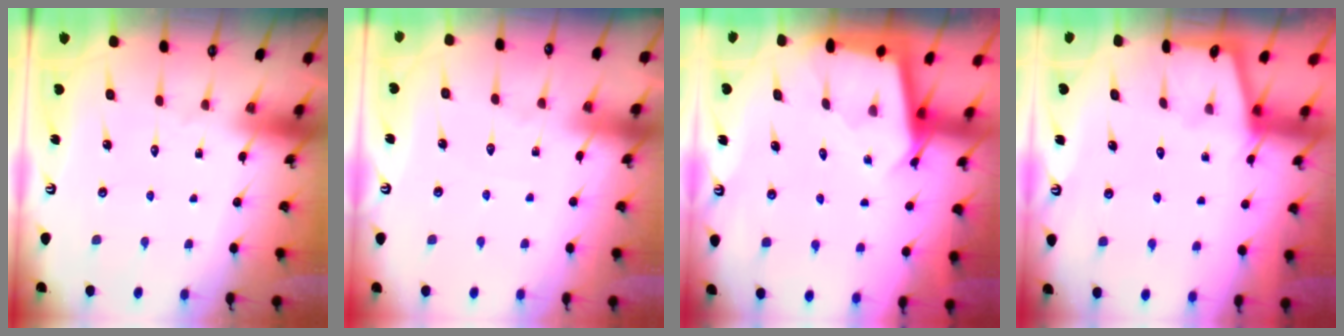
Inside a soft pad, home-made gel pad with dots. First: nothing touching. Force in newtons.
{"total": 2.0, "press": 2.0, "slide": 0.4}
{"total": 2.4, "press": 2.4, "slide": 0.2}
{"total": 1.0, "press": 1.0, "slide": 0.2}